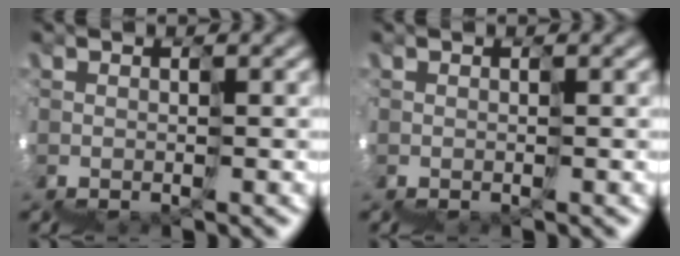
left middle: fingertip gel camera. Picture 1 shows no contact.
{"total": 0.0}